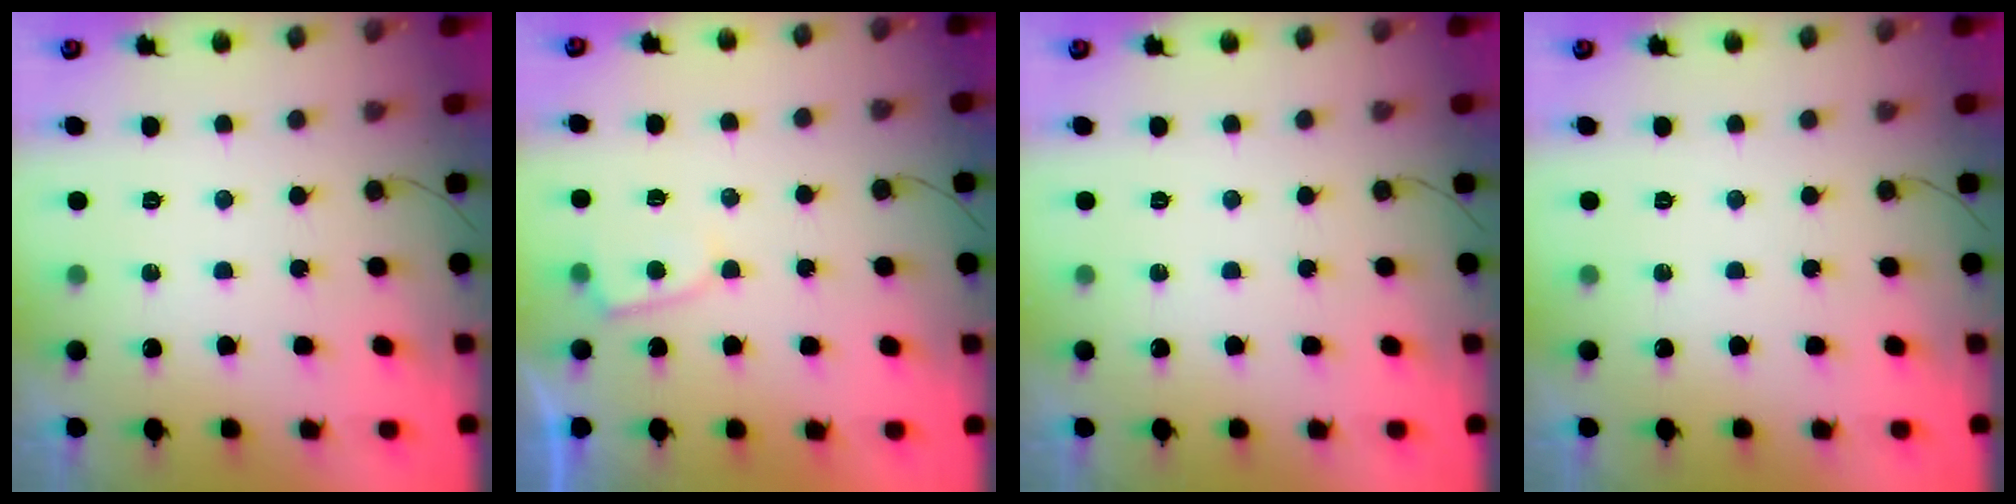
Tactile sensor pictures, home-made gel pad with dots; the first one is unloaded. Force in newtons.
{"total": 2.8, "press": 2.8, "slide": 0.3}
{"total": 0.0}
{"total": 0.0}